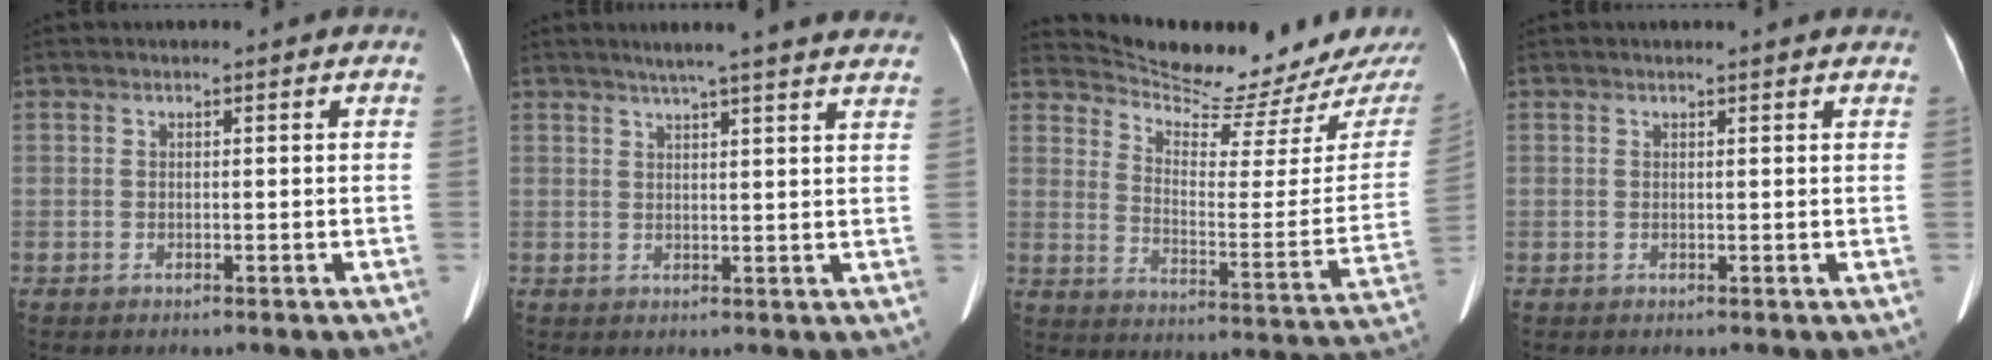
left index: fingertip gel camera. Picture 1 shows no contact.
{"total": 15.7, "force": [13.8, 0.2, 7.5], "torque": [-0.105, 0.008, 0.164]}
{"total": 16.7, "force": [16.0, -0.1, 4.7], "torque": [-0.078, -0.082, 0.226]}
{"total": 3.2, "force": [3.0, 0.2, 1.0], "torque": [-0.018, 0.013, 0.028]}